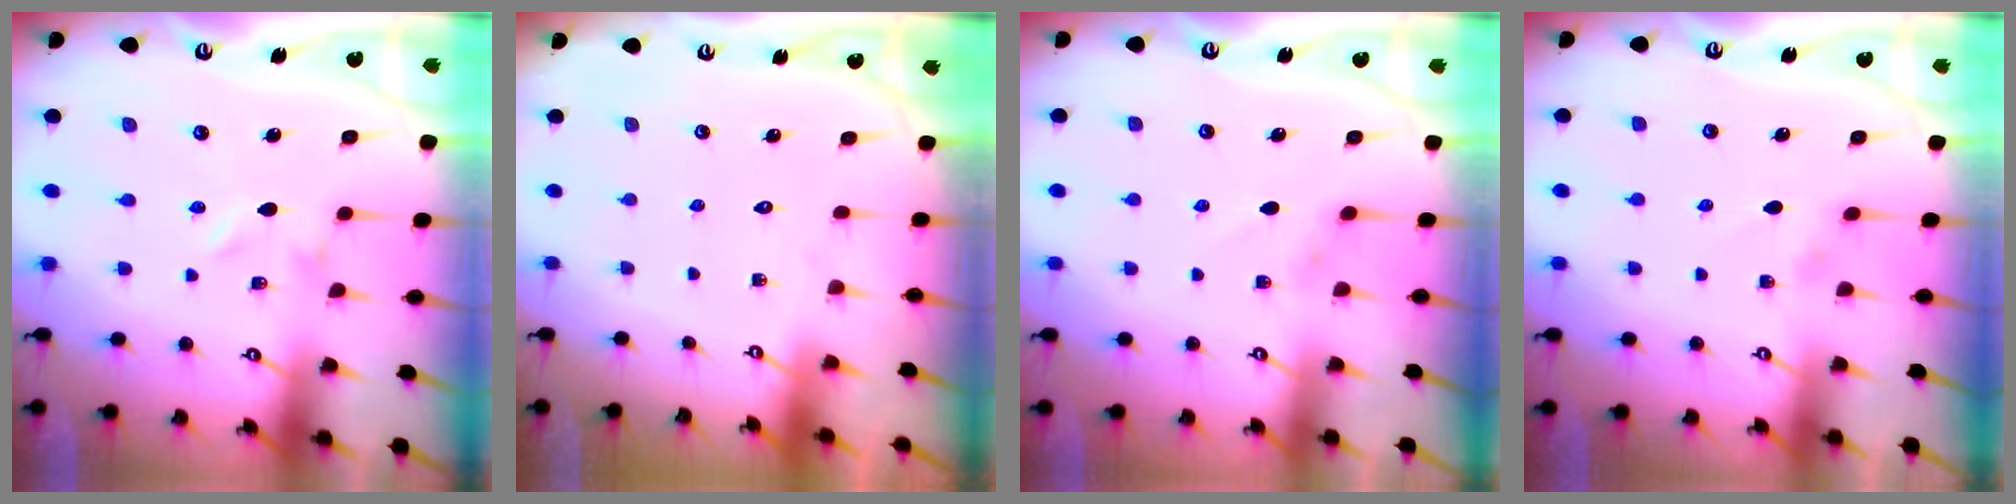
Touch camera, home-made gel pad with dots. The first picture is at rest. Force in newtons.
{"total": 1.6, "press": 1.6, "slide": 0.1}
{"total": 2.8, "press": 2.8, "slide": 0.4}
{"total": 2.0, "press": 2.0, "slide": 0.4}